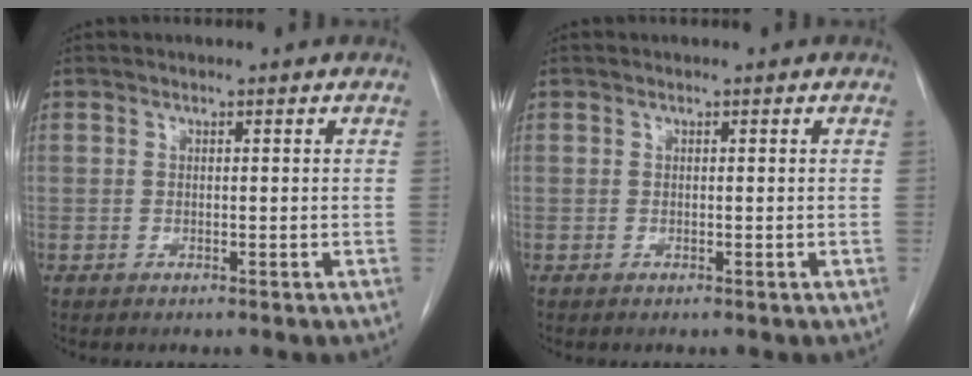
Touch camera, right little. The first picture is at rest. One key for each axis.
{"total": 0.0}